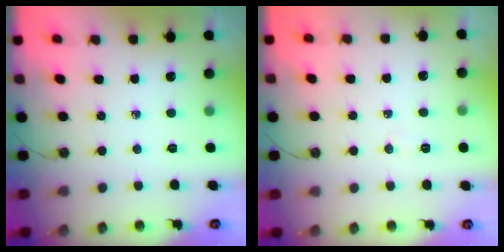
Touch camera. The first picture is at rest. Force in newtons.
{"total": 3.4, "press": 3.4, "slide": 0.4}